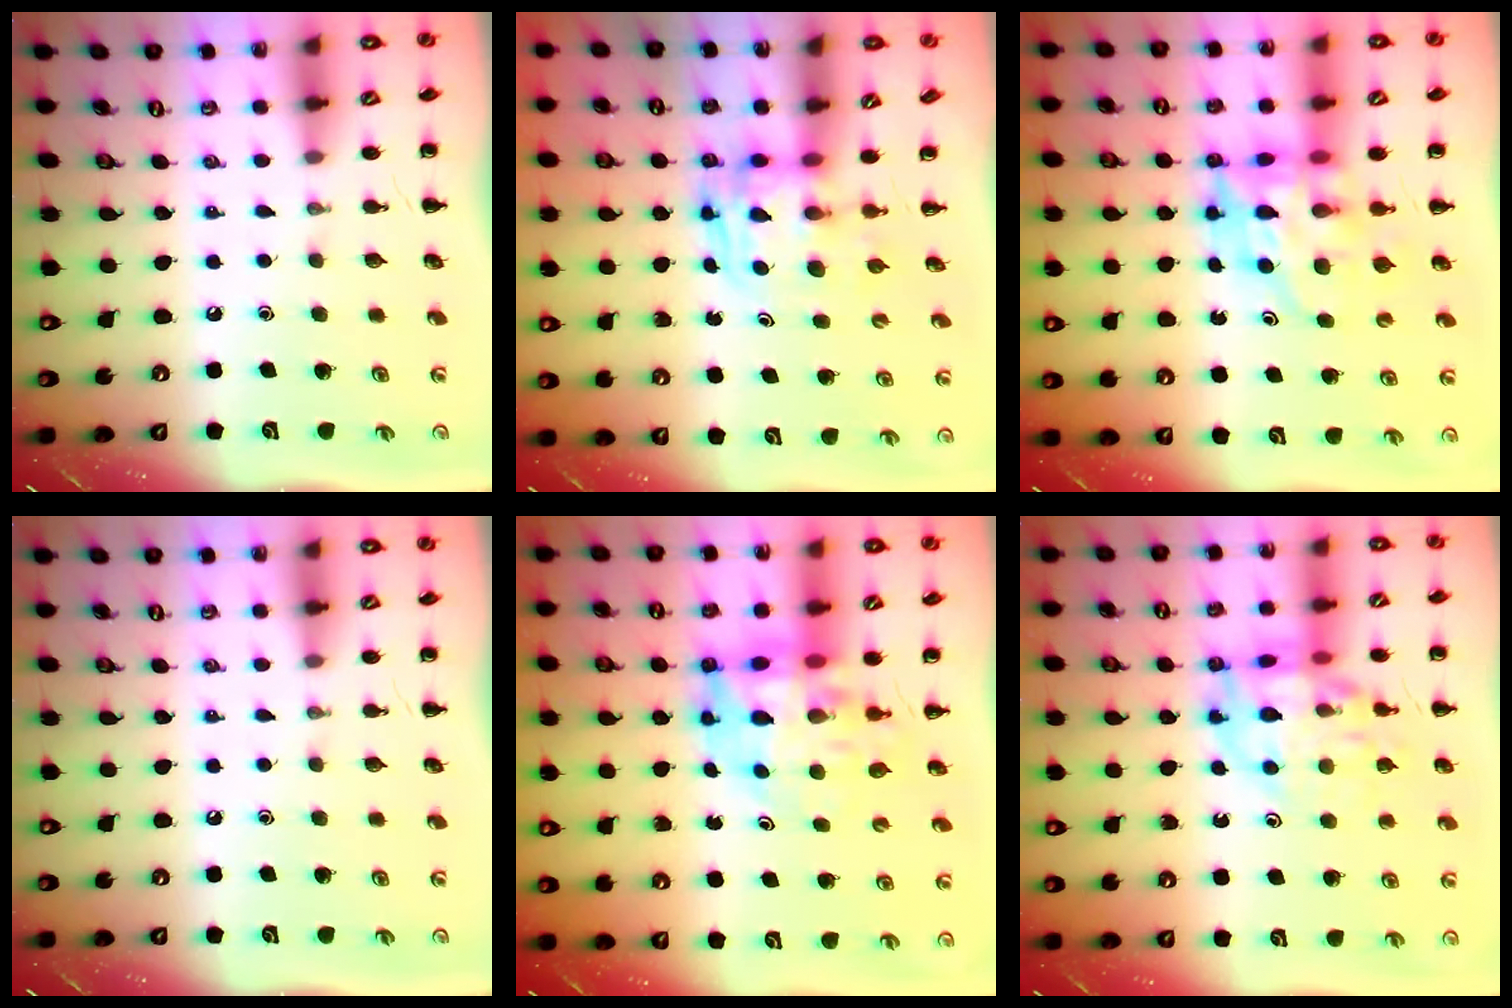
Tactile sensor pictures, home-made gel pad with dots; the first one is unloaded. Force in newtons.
{"total": 2.6, "press": 2.6, "slide": 0.2}
{"total": 10.4, "press": 10.0, "slide": 3.1}
{"total": 0.0}
{"total": 13.3, "press": 12.7, "slide": 3.8}
{"total": 14.4, "press": 14.2, "slide": 2.6}